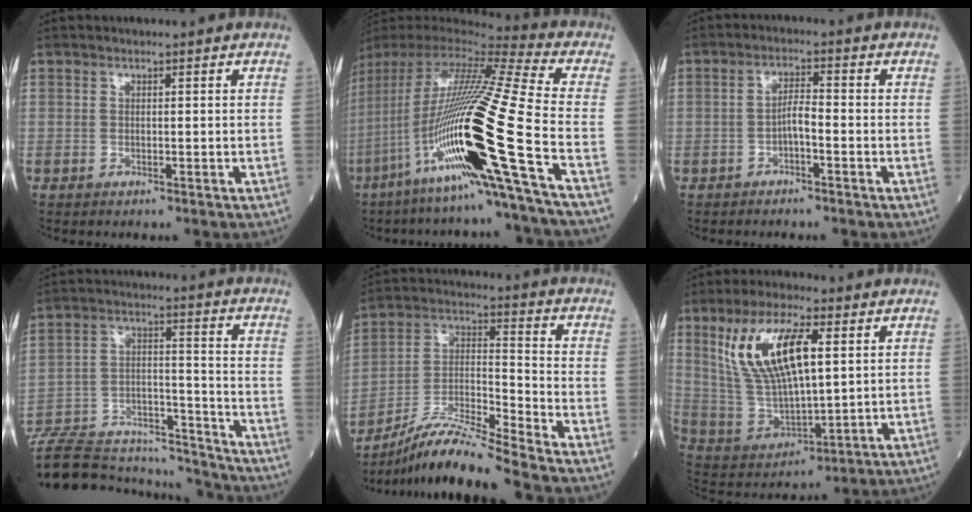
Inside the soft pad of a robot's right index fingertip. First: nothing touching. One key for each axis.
{"total": 28.1, "fx": -9.3, "fy": -0.4, "fz": 26.5, "tx": -0.498, "ty": -0.038, "tz": -0.179}
{"total": 2.7, "fx": -1.1, "fy": 0.5, "fz": 2.4, "tx": -0.041, "ty": 0.005, "tz": -0.020}
{"total": 21.9, "fx": -20.5, "fy": 4.3, "fz": 6.5, "tx": -0.144, "ty": 0.014, "tz": -0.319}
{"total": 13.2, "fx": -11.7, "fy": -1.7, "fz": 5.8, "tx": -0.113, "ty": -0.003, "tz": -0.214}
{"total": 14.9, "fx": 5.3, "fy": 4.7, "fz": 13.1, "tx": -0.276, "ty": 0.011, "tz": 0.112}